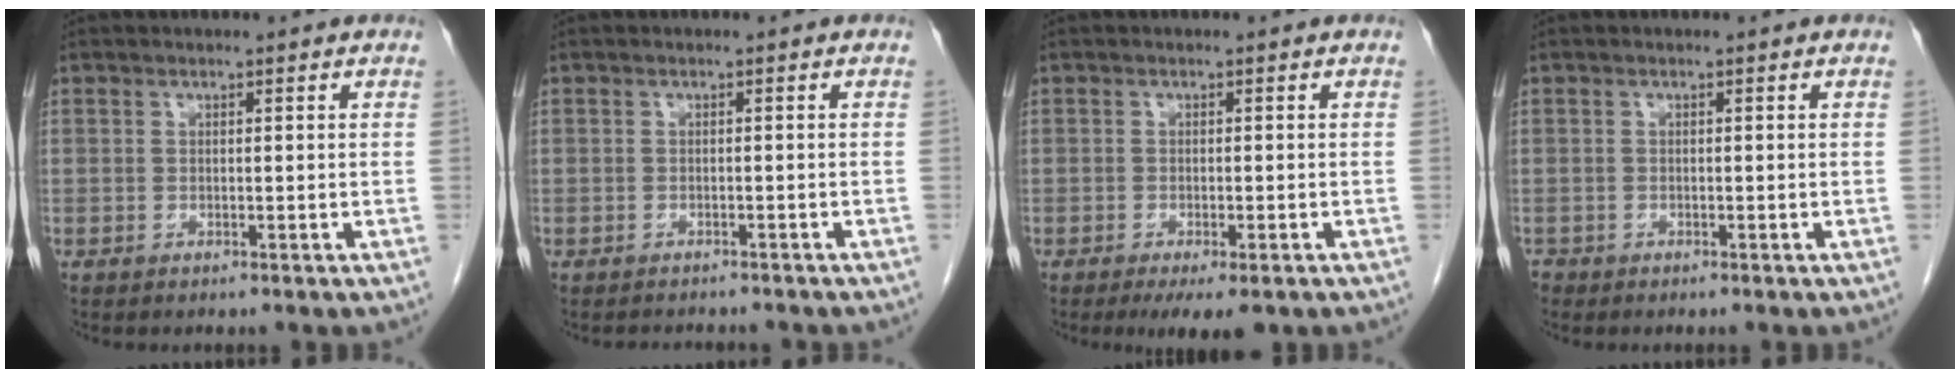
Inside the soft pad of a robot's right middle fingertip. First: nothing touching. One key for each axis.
{"total": 4.6, "fx": -4.2, "fy": 1.1, "fz": 1.5, "tx": -0.016, "ty": -0.002, "tz": -0.051}
{"total": 5.3, "fx": -3.5, "fy": 1.4, "fz": 3.7, "tx": -0.048, "ty": -0.013, "tz": -0.047}
{"total": 1.0, "fx": -0.9, "fy": 0.6, "fz": 0.1, "tx": -0.007, "ty": 0.000, "tz": -0.016}